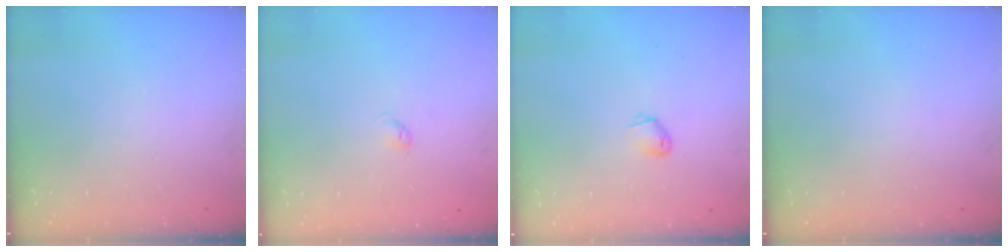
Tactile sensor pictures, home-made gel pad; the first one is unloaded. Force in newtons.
{"total": 3.0, "press": 2.9, "slide": 0.6}
{"total": 2.3, "press": 2.3, "slide": 0.5}
{"total": 0.0}